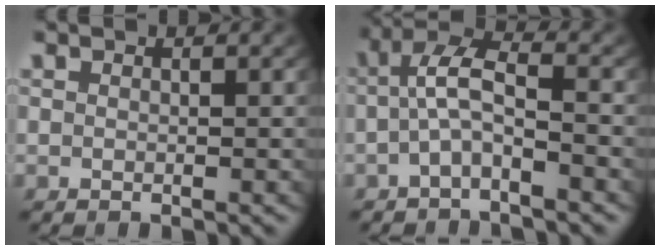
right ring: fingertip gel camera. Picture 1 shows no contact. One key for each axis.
{"total": 4.4, "fx": -0.9, "fy": 2.1, "fz": 3.7, "tx": -0.070, "ty": -0.006, "tz": -0.017}